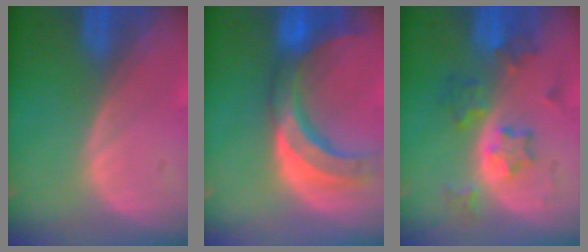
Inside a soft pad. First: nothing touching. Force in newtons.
{"total": 10.6, "press": 9.3, "slide": 5.1}
{"total": 5.8, "press": 5.7, "slide": 1.4}